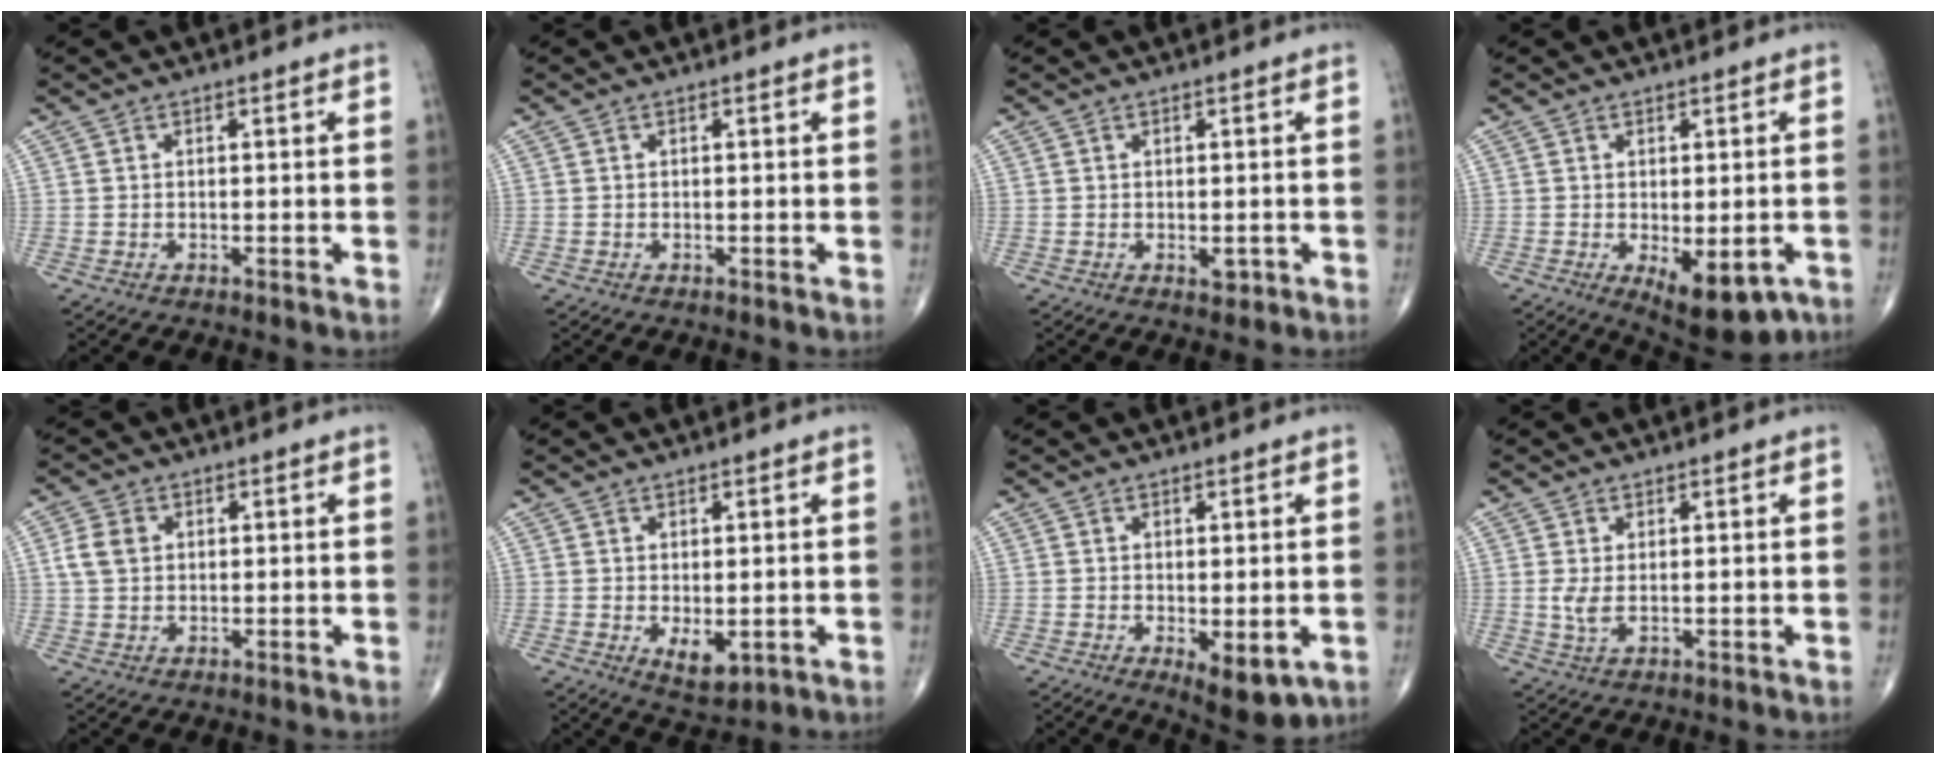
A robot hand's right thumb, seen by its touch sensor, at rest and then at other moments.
{"total": 0.0}
{"total": 1.6, "force": [-0.4, 0.9, 1.2], "torque": [-0.013, -0.002, -0.003]}
{"total": 10.2, "force": [-4.0, 4.6, 8.1], "torque": [-0.095, -0.006, -0.047]}
{"total": 4.4, "force": [1.0, 3.3, 2.7], "torque": [-0.053, 0.004, 0.018]}
{"total": 4.6, "force": [-0.8, 2.4, 3.9], "torque": [-0.050, -0.012, 0.001]}
{"total": 6.9, "force": [-2.0, 2.9, 6.0], "torque": [-0.072, -0.015, -0.017]}
{"total": 2.6, "force": [0.3, 1.1, 2.4], "torque": [-0.057, -0.006, 0.012]}